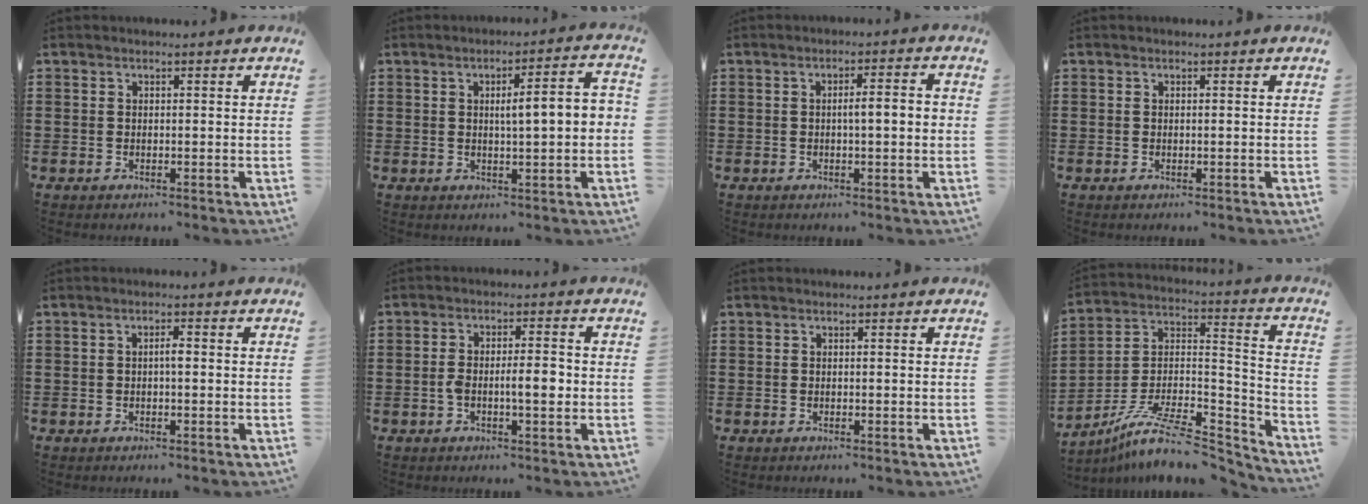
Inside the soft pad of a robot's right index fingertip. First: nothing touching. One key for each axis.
{"total": 4.6, "fx": 0.1, "fy": 0.5, "fz": 4.5, "tx": -0.082, "ty": 0.002, "tz": -0.004}
{"total": 3.0, "fx": -0.1, "fy": 0.4, "fz": 2.9, "tx": -0.051, "ty": 0.001, "tz": -0.005}
{"total": 0.0}
{"total": 1.5, "fx": -0.2, "fy": 0.4, "fz": 1.4, "tx": -0.027, "ty": 0.004, "tz": -0.004}
{"total": 5.0, "fx": -1.0, "fy": 1.5, "fz": 4.6, "tx": -0.081, "ty": 0.002, "tz": -0.024}
{"total": 0.0}
{"total": 11.5, "fx": -9.0, "fy": 3.0, "fz": 6.4, "tx": -0.110, "ty": 0.022, "tz": -0.172}